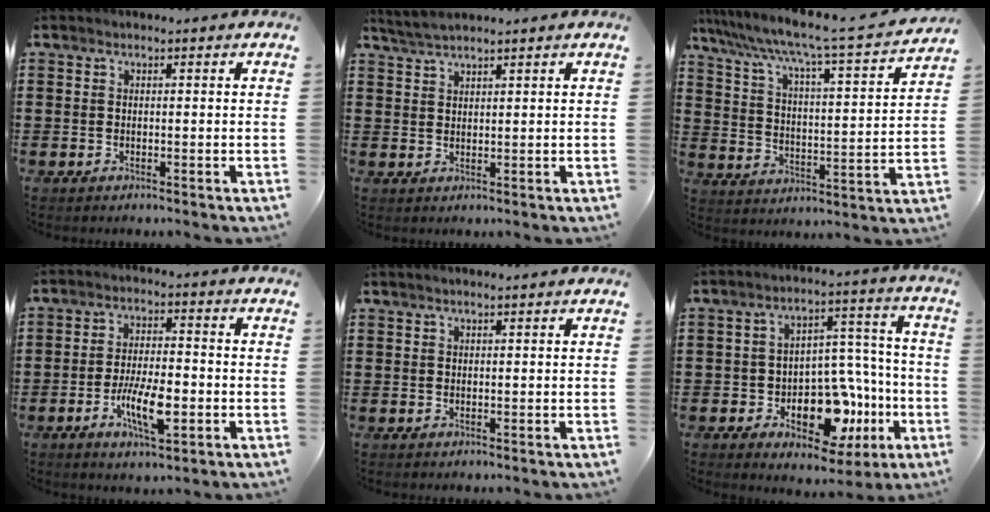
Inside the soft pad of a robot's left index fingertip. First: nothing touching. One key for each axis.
{"total": 2.3, "fx": 2.1, "fy": -0.1, "fz": 0.9, "tx": -0.023, "ty": 0.003, "tz": 0.041}
{"total": 5.9, "fx": 4.8, "fy": -0.5, "fz": 3.4, "tx": -0.090, "ty": -0.049, "tz": 0.066}
{"total": 8.1, "fx": -2.5, "fy": 2.8, "fz": 7.2, "tx": -0.143, "ty": -0.004, "tz": -0.046}
{"total": 1.0, "fx": 0.8, "fy": -0.1, "fz": 0.6, "tx": -0.011, "ty": 0.000, "tz": 0.014}
{"total": 9.5, "fx": -3.4, "fy": 6.6, "fz": 5.9, "tx": -0.092, "ty": 0.008, "tz": -0.049}